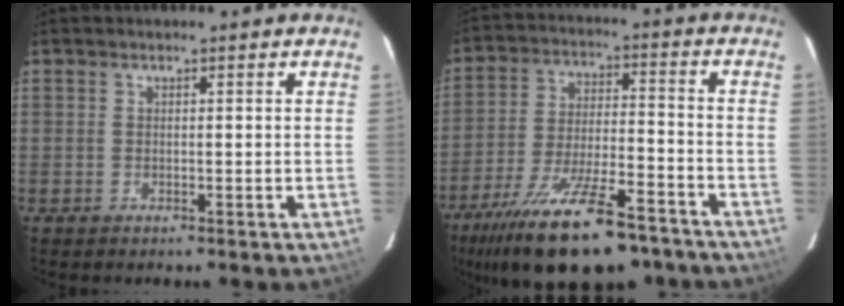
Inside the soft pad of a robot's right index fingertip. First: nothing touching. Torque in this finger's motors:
{"motor_torque": [1.43, -0.71, 1.05, 0.21]}